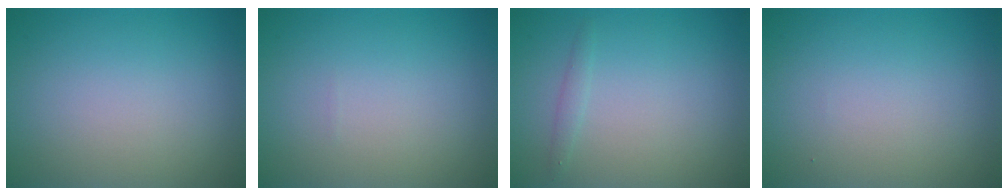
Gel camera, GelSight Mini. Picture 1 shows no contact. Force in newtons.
{"total": 0.0}
{"total": 0.8, "press": 0.8, "slide": 0.1}
{"total": 0.0}